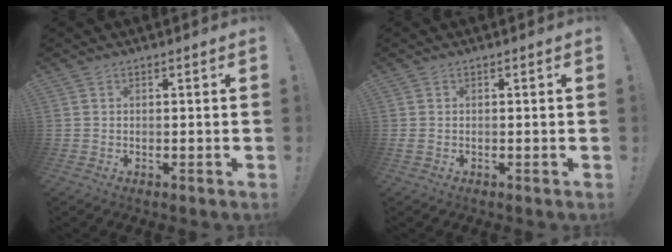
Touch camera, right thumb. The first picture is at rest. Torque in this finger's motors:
{"motor_torque": [-0.06, 0.05, 0.25, -0.10, 0.00]}